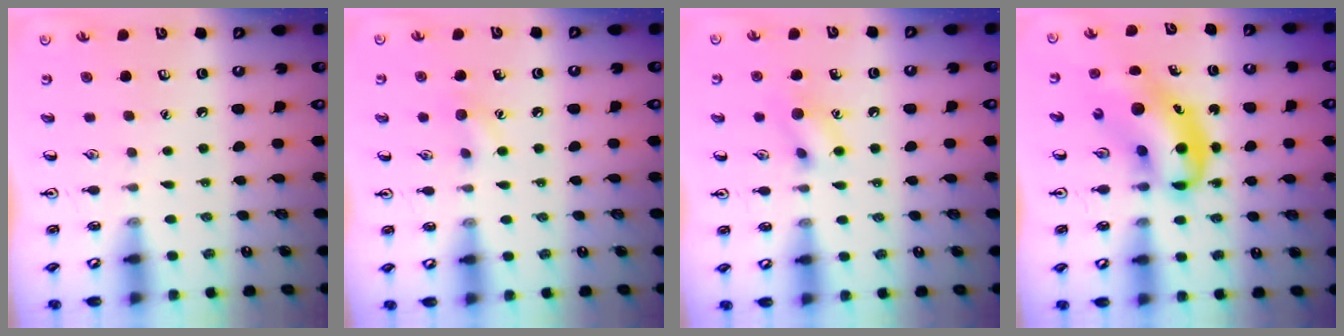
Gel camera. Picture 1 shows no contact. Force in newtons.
{"total": 6.7, "press": 6.4, "slide": 2.1}
{"total": 9.5, "press": 9.4, "slide": 0.8}
{"total": 9.8, "press": 9.5, "slide": 2.4}